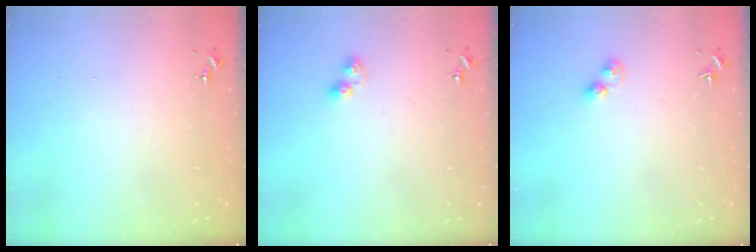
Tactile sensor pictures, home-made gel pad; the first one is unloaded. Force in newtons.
{"total": 5.5, "press": 5.5, "slide": 0.5}
{"total": 3.4, "press": 3.4, "slide": 0.4}